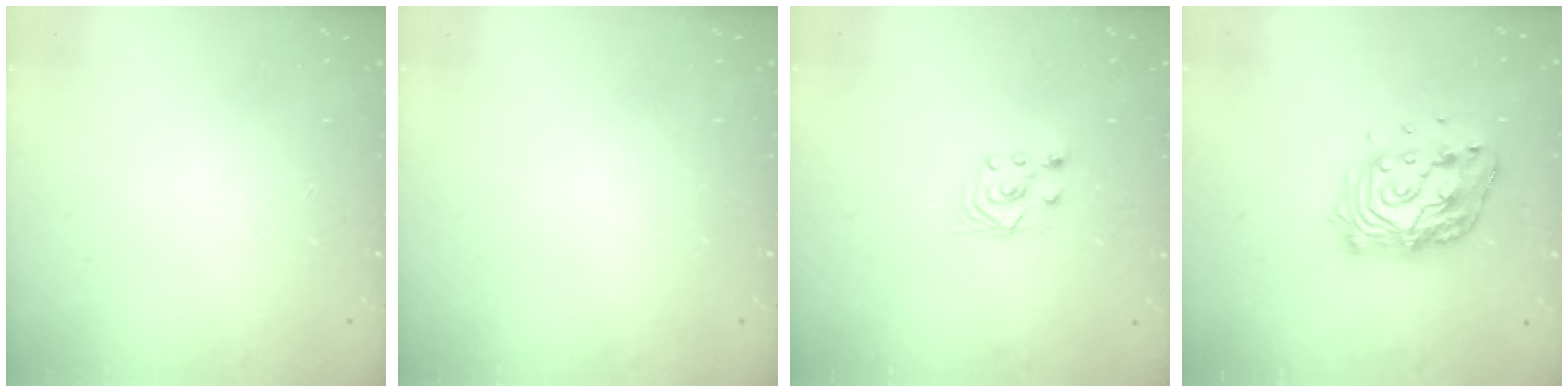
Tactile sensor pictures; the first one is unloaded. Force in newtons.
{"total": 0.0}
{"total": 3.0, "press": 2.8, "slide": 0.9}
{"total": 18.0, "press": 17.9, "slide": 1.6}